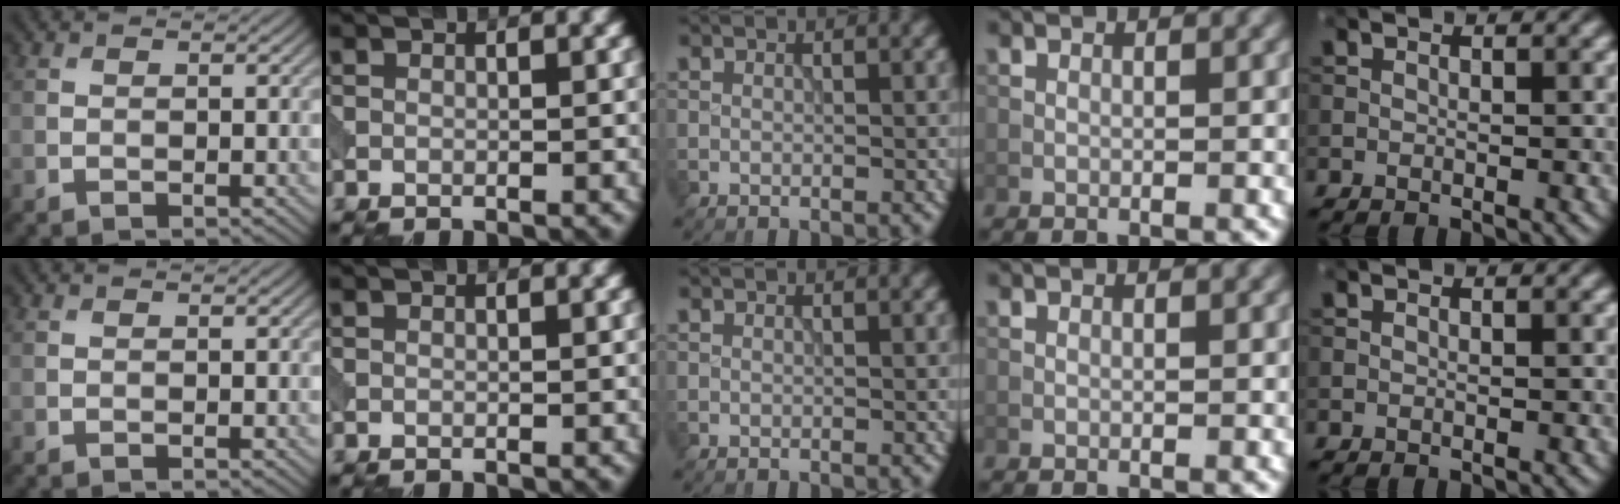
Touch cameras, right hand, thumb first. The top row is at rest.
{}